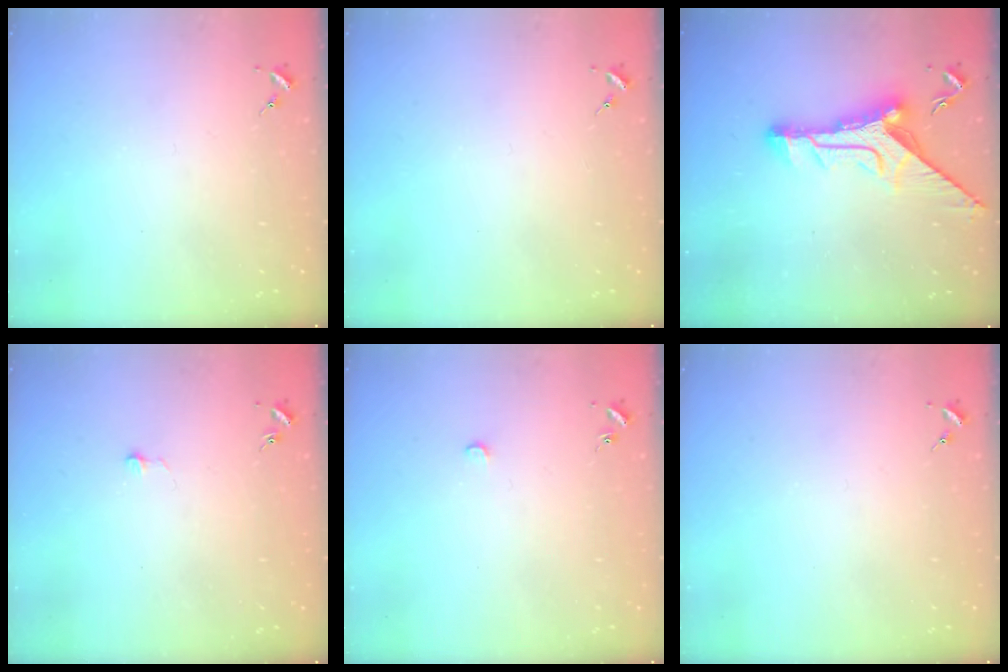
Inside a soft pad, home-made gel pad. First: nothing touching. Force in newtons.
{"total": 0.0}
{"total": 14.7, "press": 14.6, "slide": 1.5}
{"total": 2.9, "press": 2.9, "slide": 0.2}
{"total": 3.8, "press": 3.8, "slide": 0.3}
{"total": 0.0}